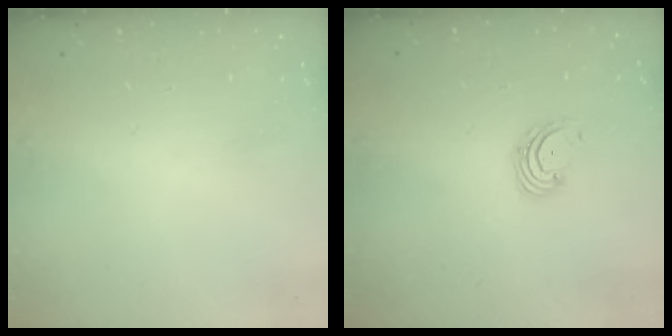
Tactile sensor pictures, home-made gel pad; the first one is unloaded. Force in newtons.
{"total": 2.7, "press": 2.7, "slide": 0.6}